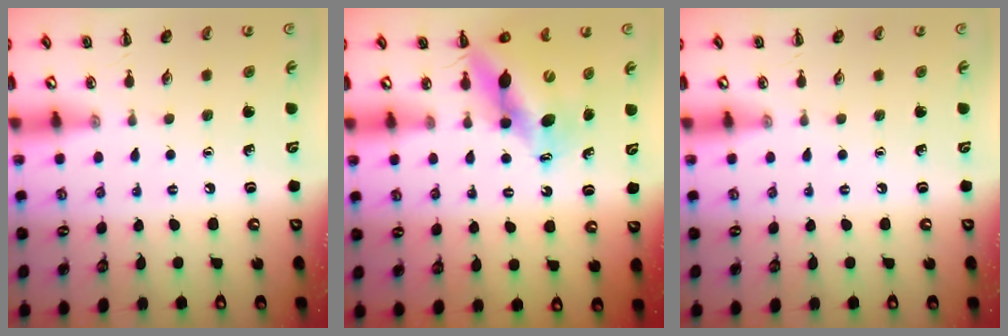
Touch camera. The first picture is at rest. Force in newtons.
{"total": 11.1, "press": 10.7, "slide": 3.0}
{"total": 0.0}